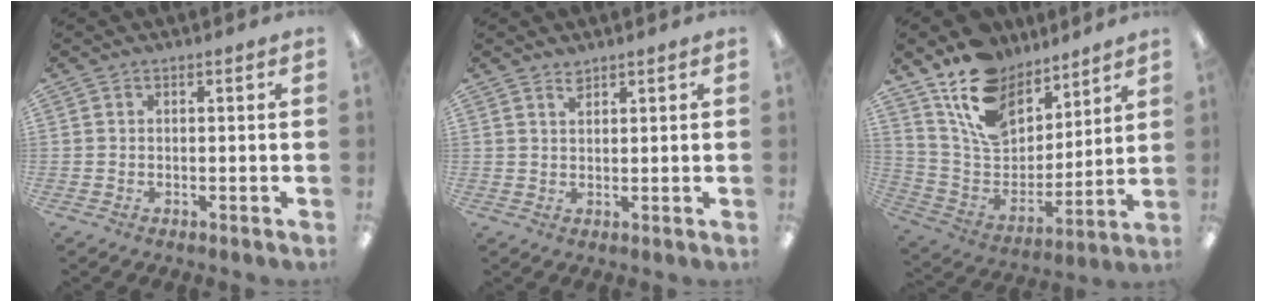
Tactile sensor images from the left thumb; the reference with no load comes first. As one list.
[{"total": 1.9, "force": [1.7, 0.6, 0.6], "torque": [-0.007, -0.005, 0.031]}, {"total": 16.6, "force": [11.6, 9.9, 6.6], "torque": [-0.140, -0.071, 0.219]}]